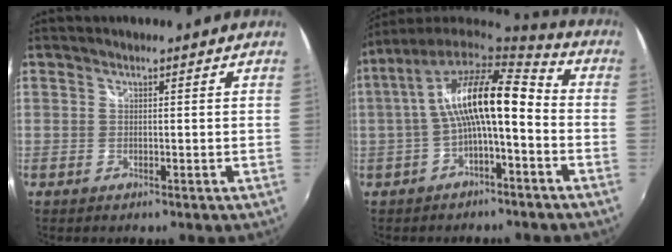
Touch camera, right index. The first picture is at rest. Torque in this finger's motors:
{"motor_torque": [0.92, -0.35, 1.05, 0.21]}